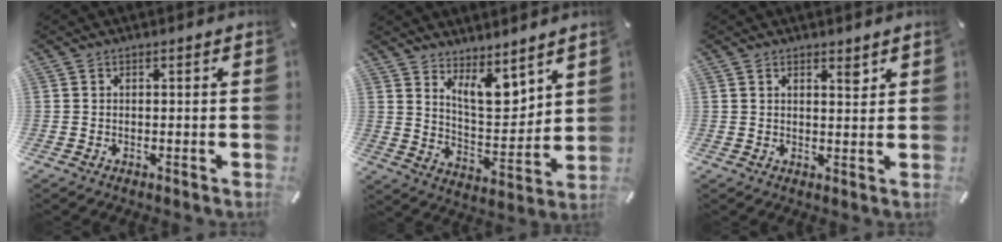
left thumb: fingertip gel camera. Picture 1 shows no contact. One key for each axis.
{"total": 10.6, "fx": 7.6, "fy": 4.8, "fz": 5.6, "tx": -0.088, "ty": -0.053, "tz": 0.138}
{"total": 2.7, "fx": 1.9, "fy": 1.0, "fz": 1.6, "tx": -0.017, "ty": -0.008, "tz": 0.031}